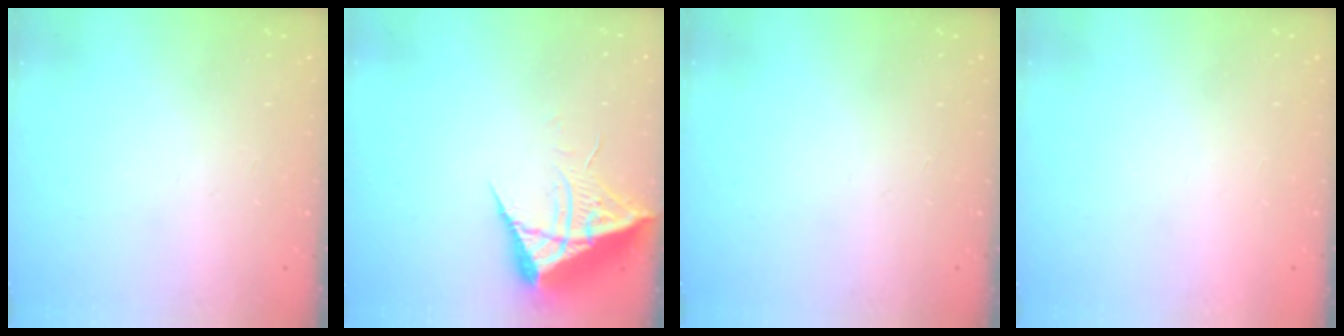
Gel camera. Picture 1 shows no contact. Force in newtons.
{"total": 13.1, "press": 13.1, "slide": 0.9}
{"total": 0.0}
{"total": 1.5, "press": 1.5, "slide": 0.1}